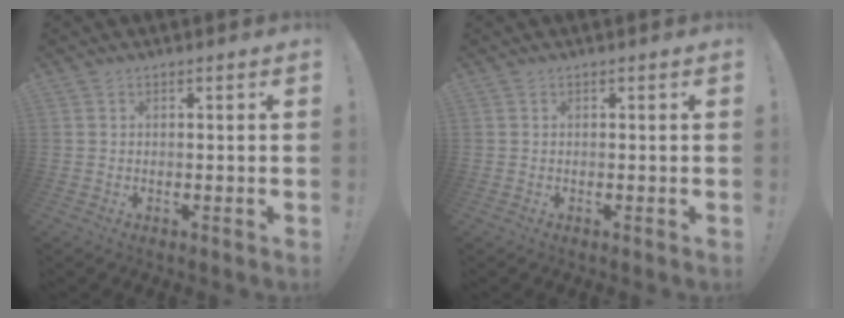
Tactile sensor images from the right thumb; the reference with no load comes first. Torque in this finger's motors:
{"motor_torque": [0.00, 0.00, 0.00, 0.00, 0.00]}